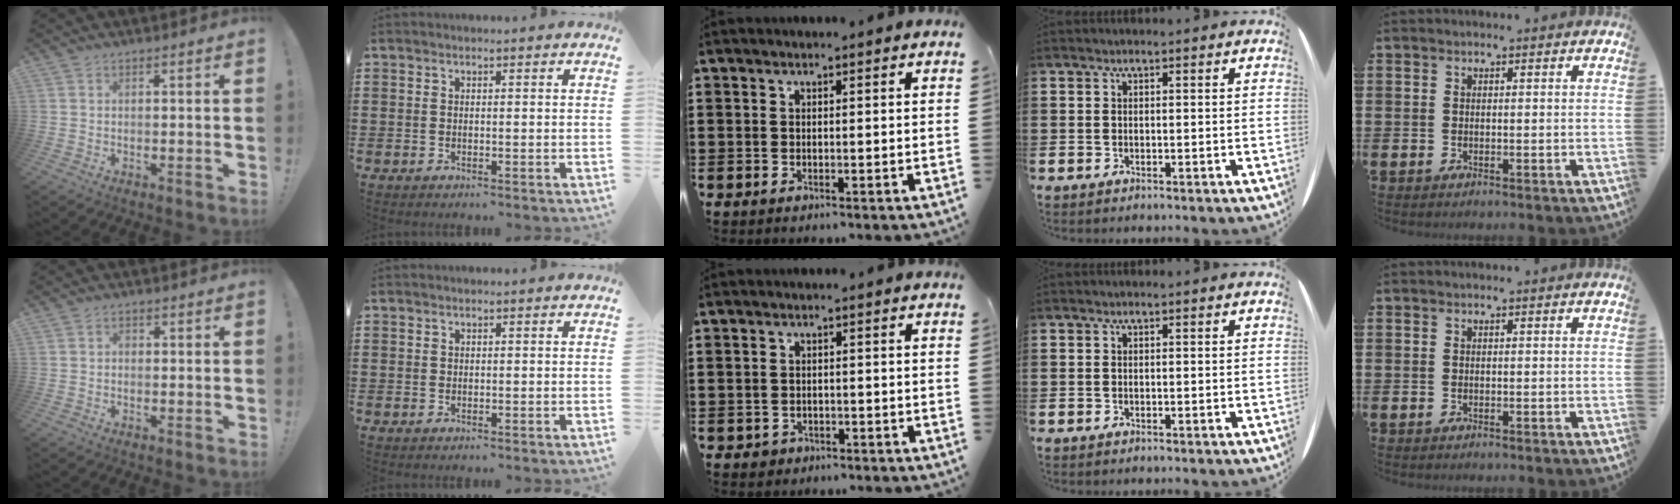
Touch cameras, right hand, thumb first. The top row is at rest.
{"thumb": {"total": 1.1, "force": [-0.5, 0.7, 0.6], "torque": [-0.017, 0.007, -0.009]}}